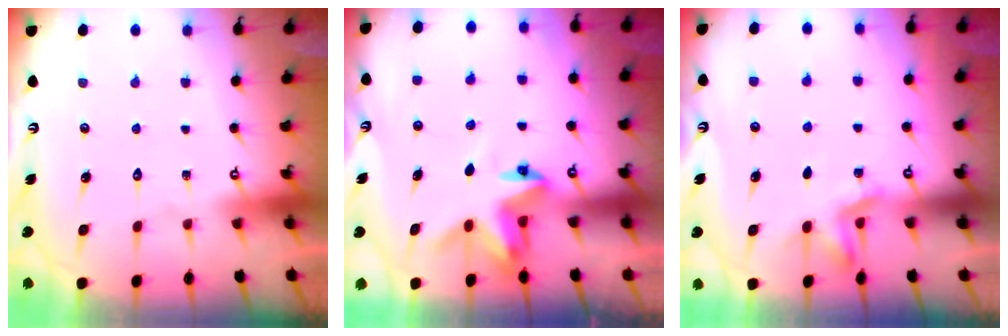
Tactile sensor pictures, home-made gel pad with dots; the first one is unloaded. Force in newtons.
{"total": 3.8, "press": 3.8, "slide": 0.5}
{"total": 2.3, "press": 2.0, "slide": 1.0}